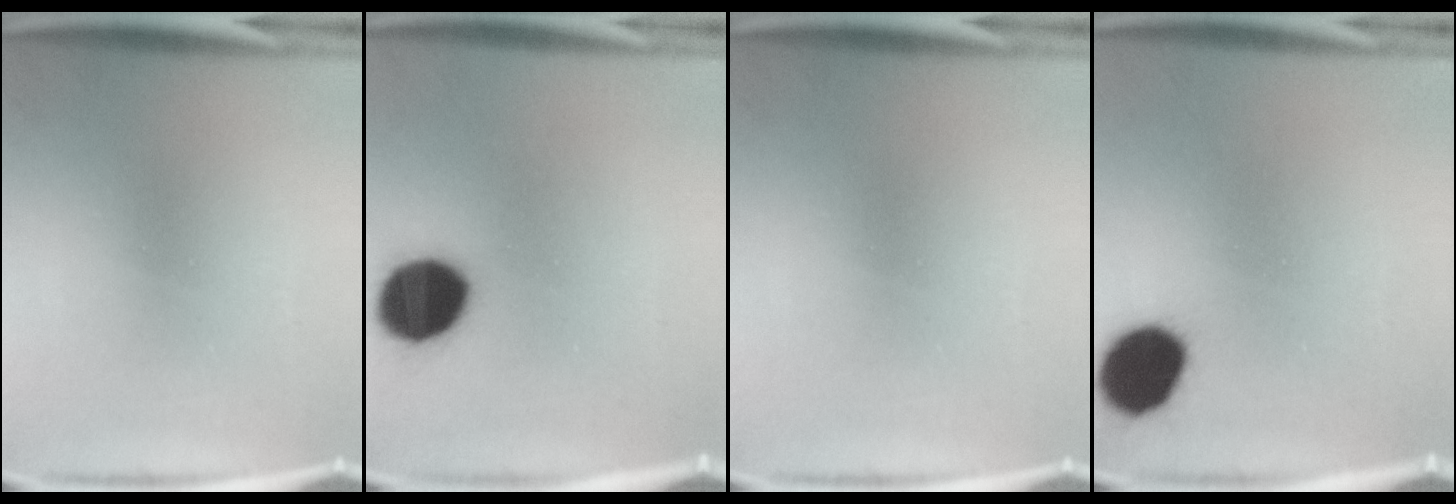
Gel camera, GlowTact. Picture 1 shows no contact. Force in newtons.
{"total": 14.9}
{"total": 0.0}
{"total": 13.6}